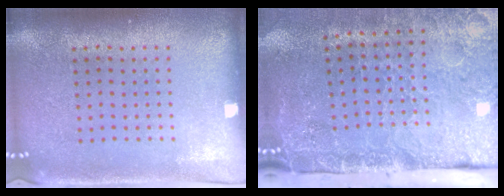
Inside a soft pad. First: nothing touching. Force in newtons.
{"total": 4.8, "press": 3.6, "slide": 3.2}